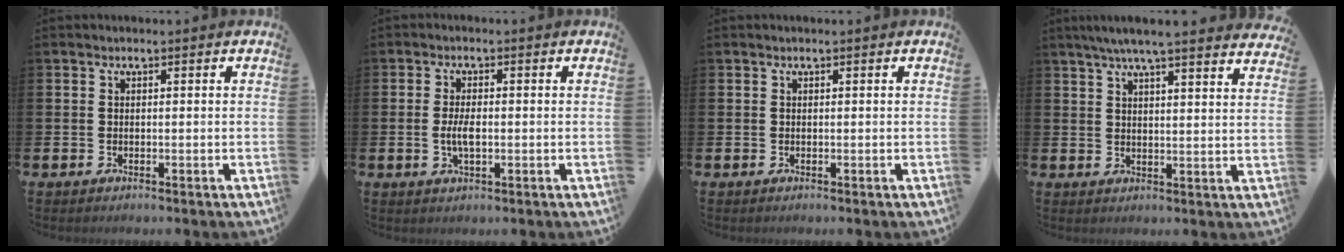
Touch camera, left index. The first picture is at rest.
{"total": 3.3, "force": [-0.3, 1.4, 3.1], "torque": [-0.043, -0.004, -0.009]}
{"total": 0.0}
{"total": 6.0, "force": [5.6, 0.0, 2.3], "torque": [-0.061, -0.018, 0.099]}